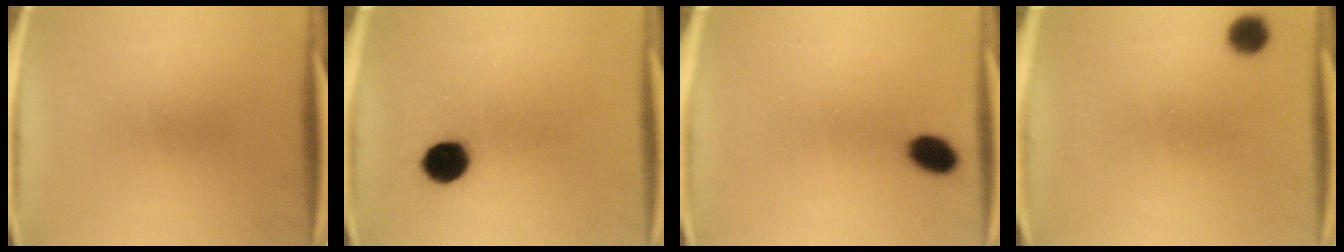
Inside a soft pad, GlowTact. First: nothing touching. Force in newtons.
{"total": 7.3}
{"total": 5.2}
{"total": 5.0}